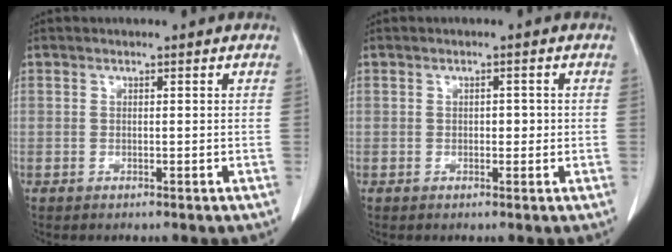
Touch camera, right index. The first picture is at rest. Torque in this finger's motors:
{"motor_torque": [0.13, -0.10, 0.01, 0.02]}